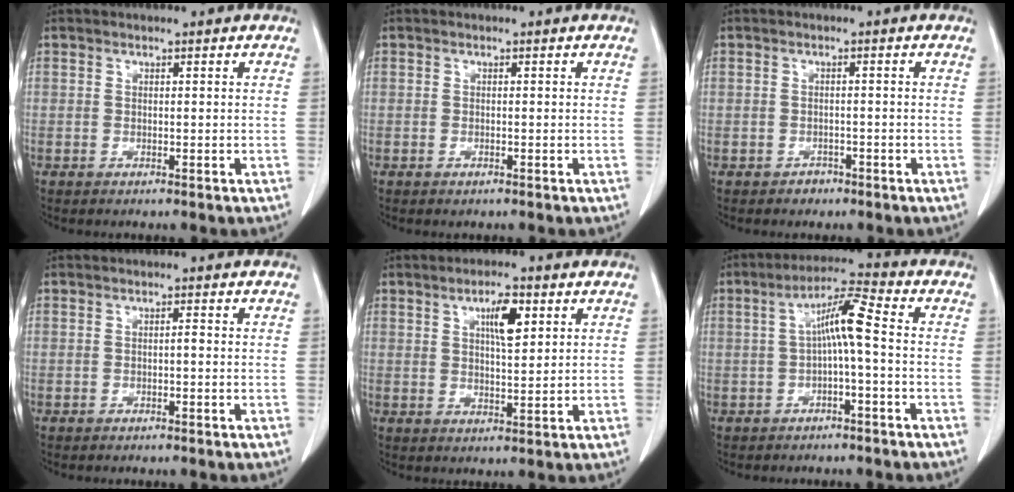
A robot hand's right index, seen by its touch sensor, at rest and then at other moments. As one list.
[{"total": 0.0}, {"total": 1.6, "force": [-1.1, 1.2, 0.1], "torque": [-0.002, 0.005, -0.018]}, {"total": 0.6, "force": [-0.2, 0.1, 0.6], "torque": [-0.010, 0.003, -0.003]}, {"total": 5.4, "force": [2.3, 1.4, 4.7], "torque": [-0.082, 0.000, 0.038]}, {"total": 6.7, "force": [-0.2, 0.4, 6.7], "torque": [-0.122, 0.024, -0.006]}]